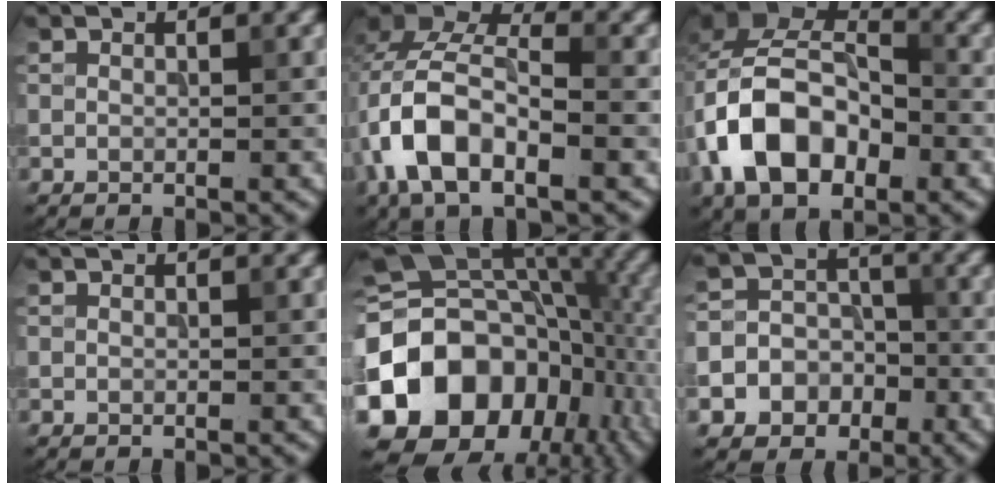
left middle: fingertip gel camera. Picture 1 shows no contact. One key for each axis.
{"total": 9.3, "fx": -2.8, "fy": 5.2, "fz": 7.2, "tx": -0.139, "ty": 0.007, "tz": -0.062}
{"total": 10.5, "fx": -3.3, "fy": 6.6, "fz": 7.4, "tx": -0.134, "ty": 0.008, "tz": -0.071}
{"total": 0.0}
{"total": 18.8, "fx": -5.9, "fy": 13.6, "fz": 11.5, "tx": -0.227, "ty": -0.002, "tz": -0.102}
{"total": 8.5, "fx": -3.9, "fy": 7.3, "fz": 1.7, "tx": -0.021, "ty": -0.007, "tz": -0.080}